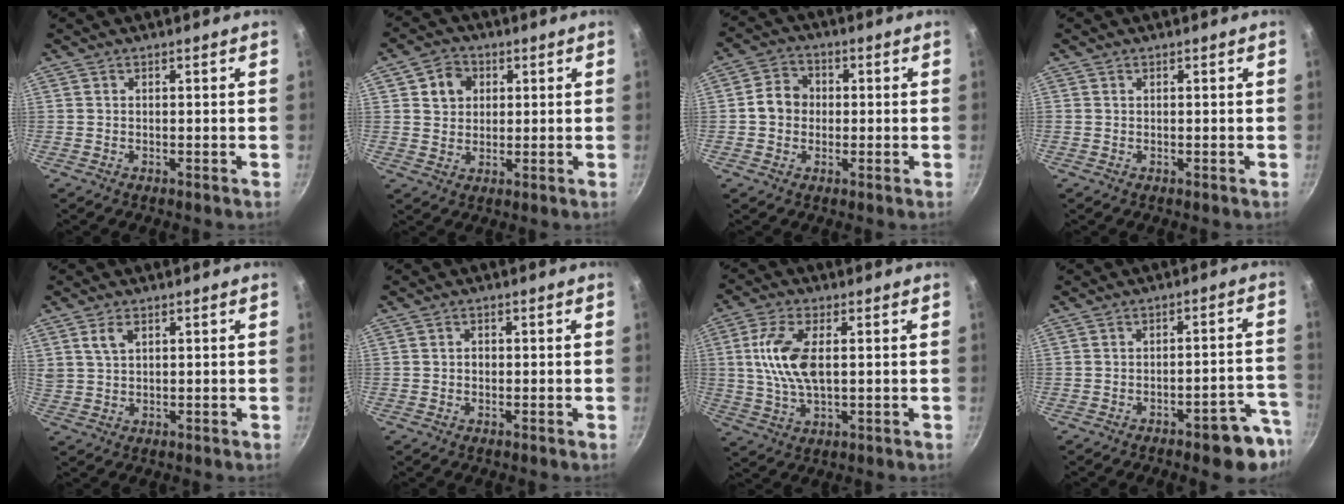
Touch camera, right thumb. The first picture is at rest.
{"total": 6.3, "force": [2.0, 5.5, 2.5], "torque": [-0.010, 0.004, 0.030]}
{"total": 6.3, "force": [0.0, 5.5, 3.0], "torque": [-0.025, 0.014, -0.013]}
{"total": 0.0}
{"total": 4.0, "force": [1.9, 2.4, 2.6], "torque": [-0.040, -0.003, 0.041]}
{"total": 1.3, "force": [-0.1, 1.1, 0.6], "torque": [-0.010, 0.004, -0.002]}
{"total": 10.3, "force": [1.5, 4.9, 8.9], "torque": [-0.177, 0.002, 0.028]}
{"total": 9.9, "force": [-5.9, 3.6, 7.1], "torque": [-0.033, 0.049, -0.067]}